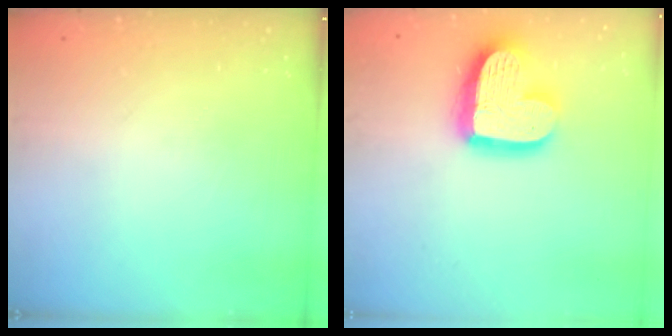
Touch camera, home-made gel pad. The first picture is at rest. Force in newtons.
{"total": 17.7, "press": 17.7, "slide": 1.1}